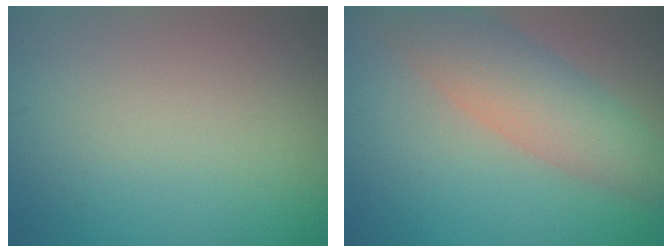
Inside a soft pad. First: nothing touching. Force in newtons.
{"total": 6.7, "press": 6.7, "slide": 0.2}